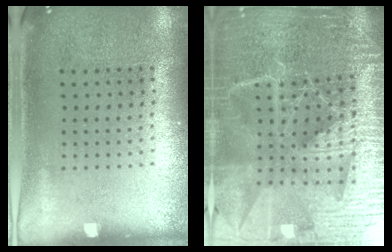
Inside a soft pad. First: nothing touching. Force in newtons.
{"total": 5.6, "press": 5.0, "slide": 2.4}